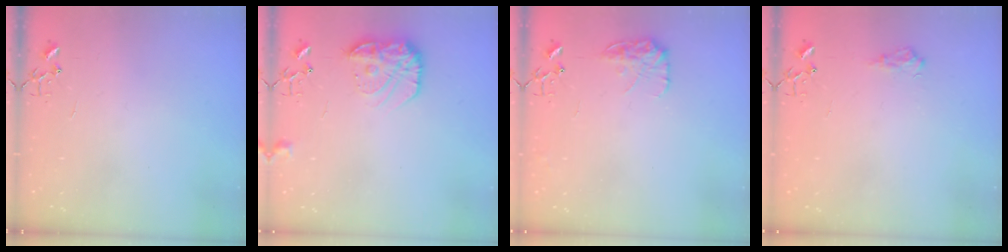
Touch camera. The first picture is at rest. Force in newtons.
{"total": 13.9, "press": 13.9, "slide": 1.0}
{"total": 11.4, "press": 11.3, "slide": 0.4}
{"total": 7.4, "press": 7.4, "slide": 0.9}